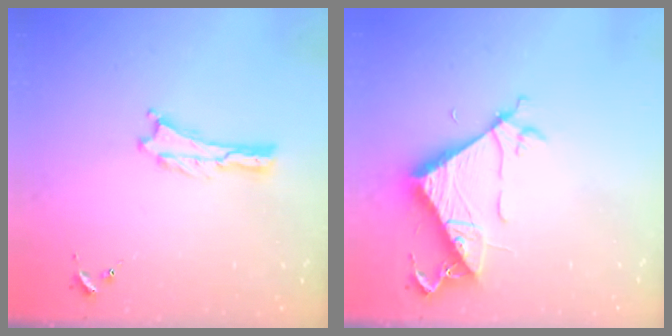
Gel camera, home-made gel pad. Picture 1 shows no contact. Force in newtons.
{"total": 8.3, "press": 8.3, "slide": 0.8}